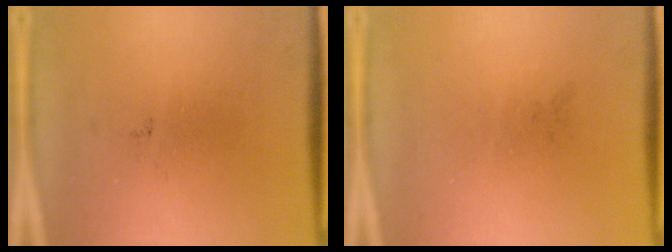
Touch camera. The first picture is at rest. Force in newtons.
{"total": 0.0}